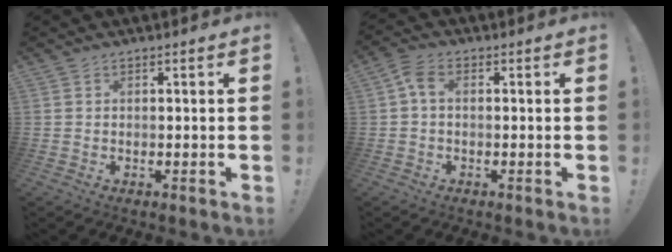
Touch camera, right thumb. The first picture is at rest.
{"total": 4.0, "force": [0.3, 2.2, 3.3], "torque": [-0.071, 0.005, 0.006]}